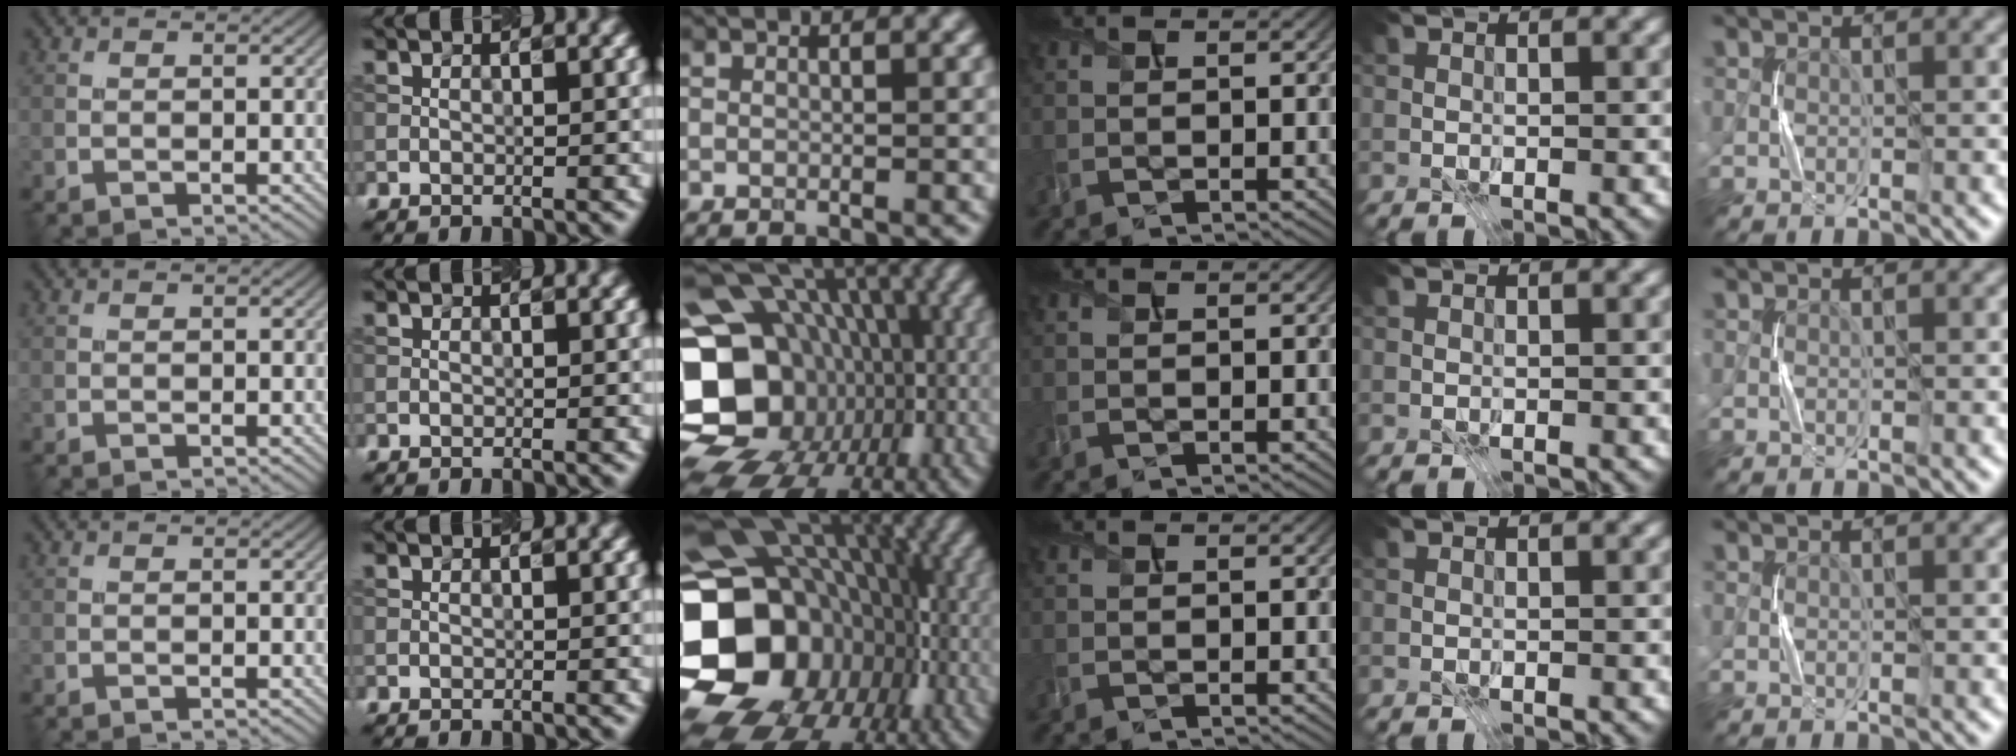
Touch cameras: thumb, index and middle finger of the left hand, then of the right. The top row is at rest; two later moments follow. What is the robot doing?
{"motion": "press", "object": "stapler"}